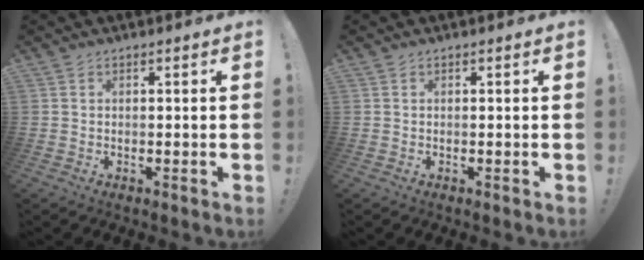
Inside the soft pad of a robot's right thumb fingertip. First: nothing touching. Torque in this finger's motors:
{"motor_torque": [0.00, 0.00, 0.00, 0.00, 0.00]}